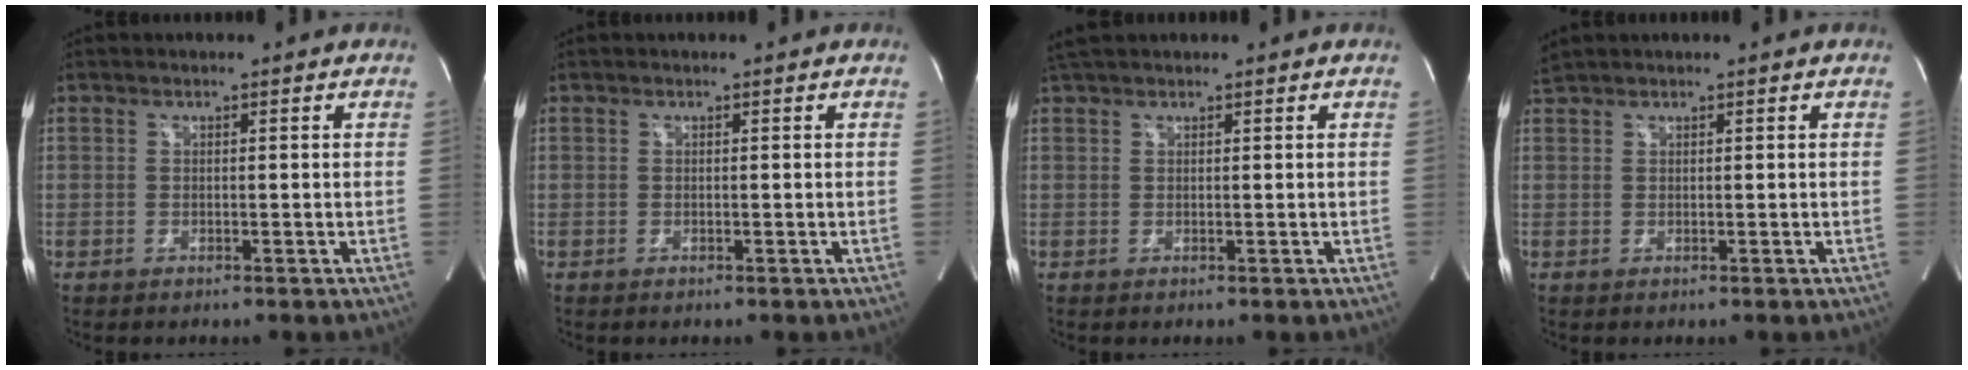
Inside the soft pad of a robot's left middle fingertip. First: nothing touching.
{"total": 0.0}
{"total": 2.6, "force": [2.4, 0.3, 1.1], "torque": [-0.026, 0.028, 0.048]}
{"total": 1.2, "force": [1.2, -0.1, 0.2], "torque": [-0.013, 0.018, 0.031]}